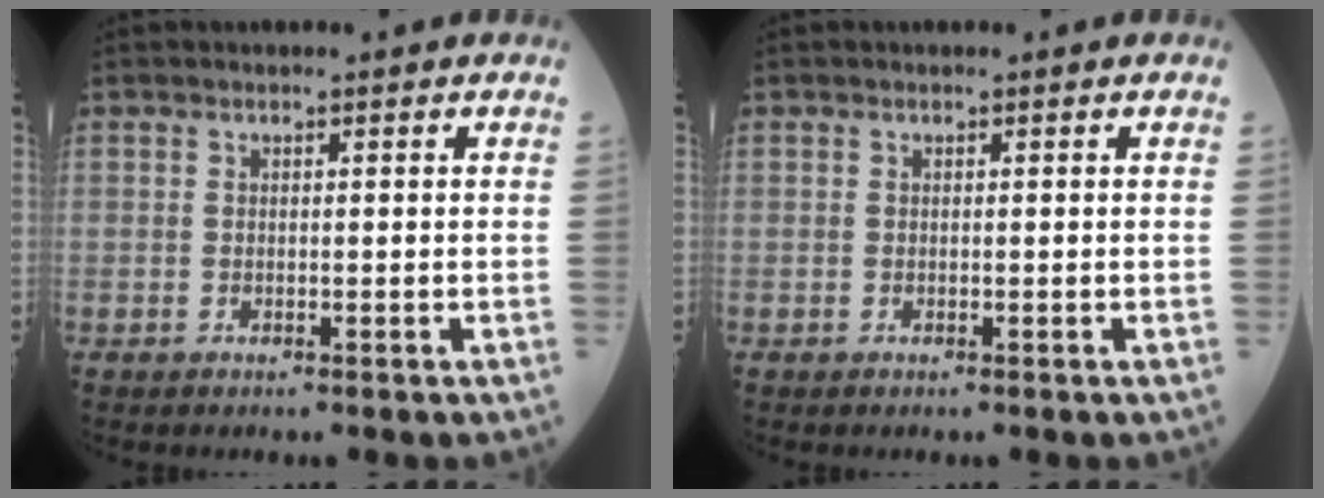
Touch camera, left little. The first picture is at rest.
{"total": 0.0}